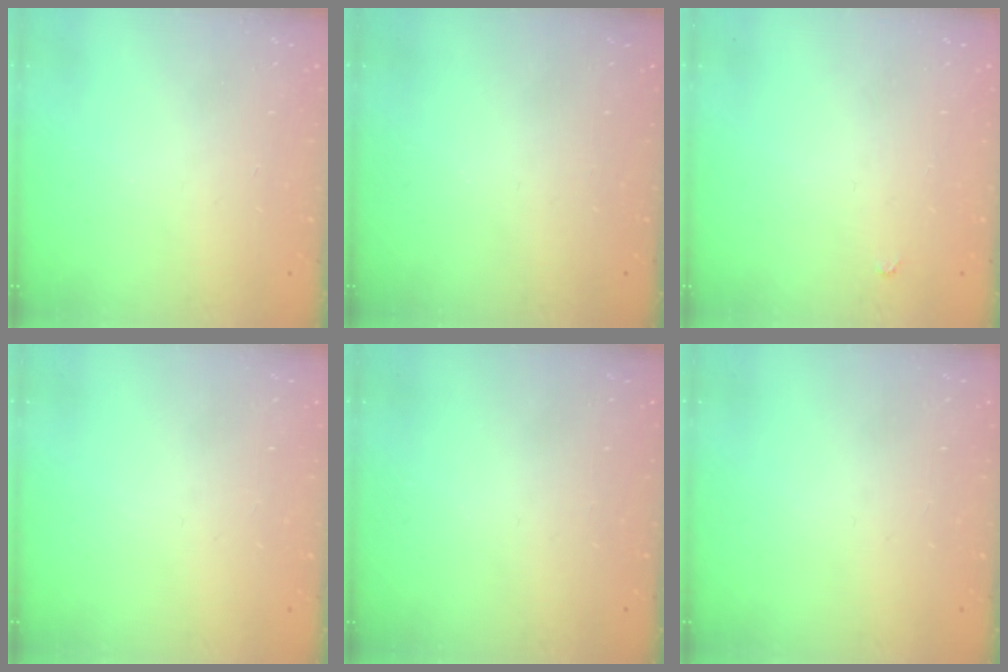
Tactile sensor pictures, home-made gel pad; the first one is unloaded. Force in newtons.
{"total": 0.0}
{"total": 2.8, "press": 2.8, "slide": 0.4}
{"total": 0.0}
{"total": 0.0}
{"total": 0.0}